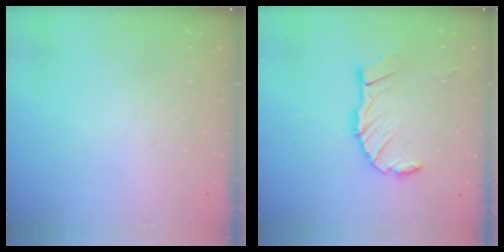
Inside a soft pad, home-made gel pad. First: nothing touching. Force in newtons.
{"total": 11.4, "press": 11.3, "slide": 1.3}